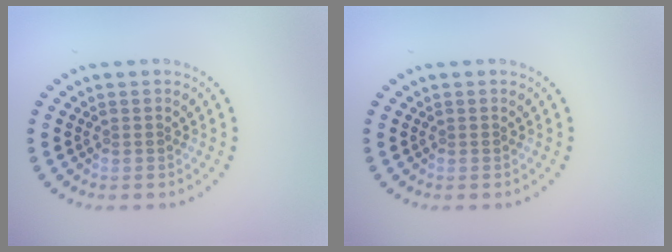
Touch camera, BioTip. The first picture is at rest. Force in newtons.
{"total": 0.0}